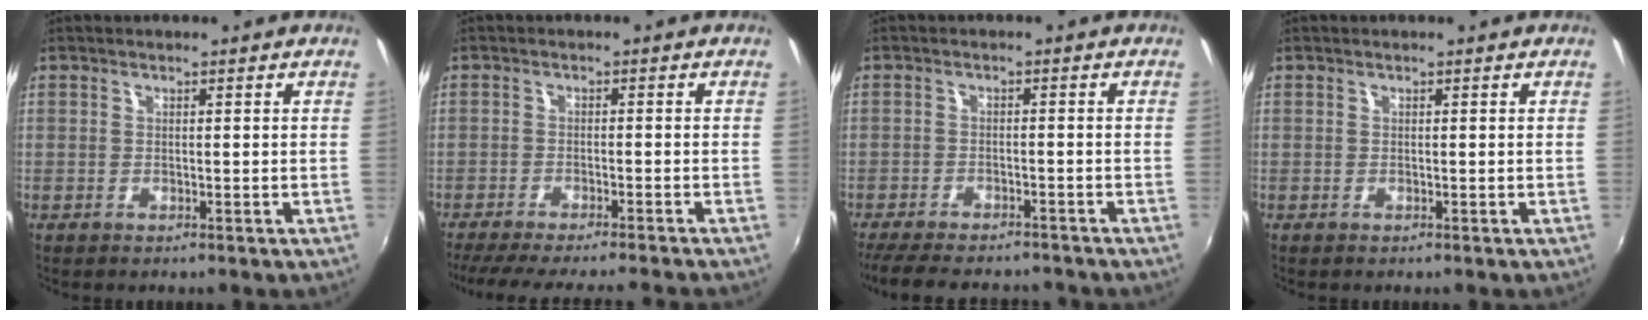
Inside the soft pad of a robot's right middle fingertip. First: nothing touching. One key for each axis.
{"total": 13.3, "fx": -11.9, "fy": 0.1, "fz": 6.0, "tx": -0.125, "ty": -0.021, "tz": -0.180}
{"total": 13.2, "fx": -11.3, "fy": 3.7, "fz": 5.7, "tx": -0.127, "ty": -0.022, "tz": -0.171}
{"total": 0.0}